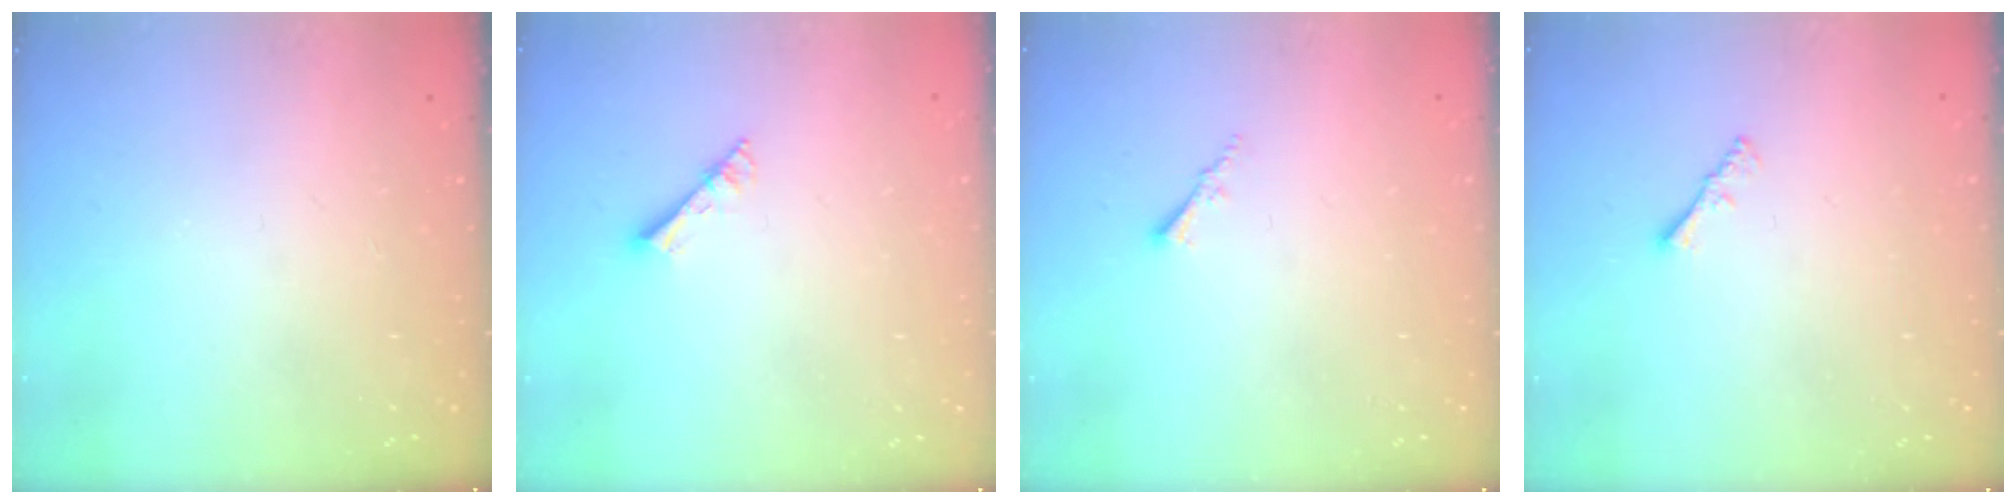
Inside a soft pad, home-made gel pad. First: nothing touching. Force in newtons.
{"total": 3.5, "press": 3.4, "slide": 0.4}
{"total": 1.5, "press": 1.5, "slide": 0.4}
{"total": 1.3, "press": 1.3, "slide": 0.4}